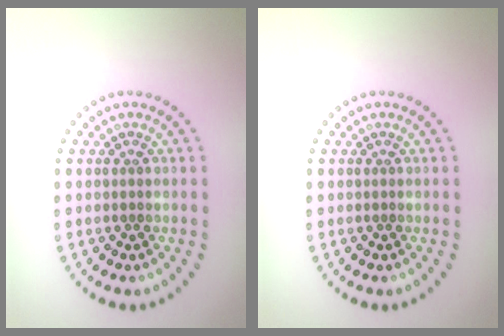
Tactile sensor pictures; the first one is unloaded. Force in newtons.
{"total": 0.0}